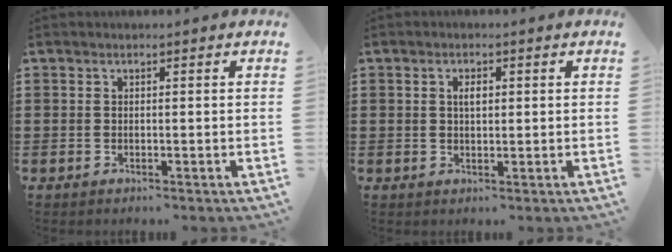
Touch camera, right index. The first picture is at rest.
{"total": 1.7, "force": [0.4, 0.7, 1.5], "torque": [-0.031, 0.005, 0.006]}